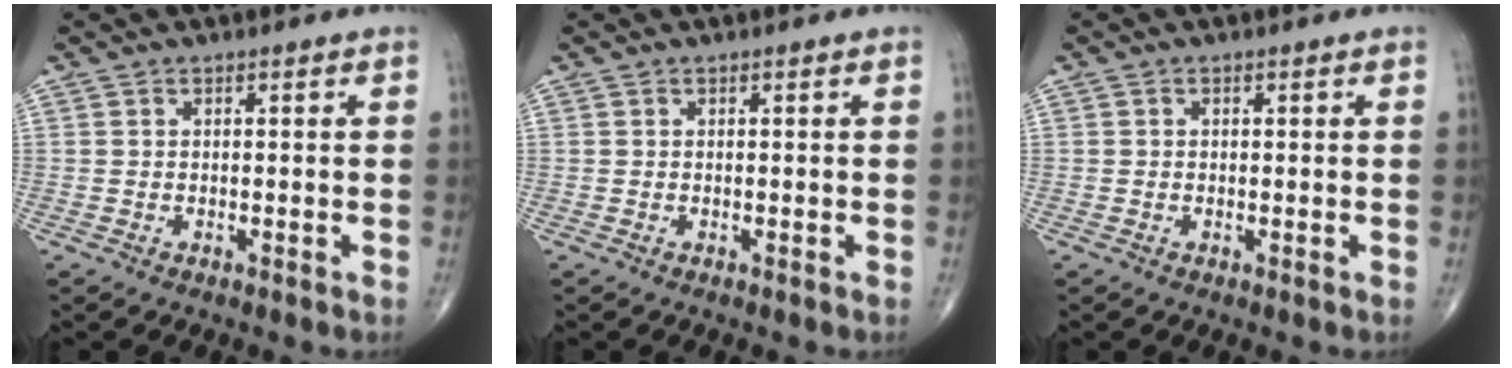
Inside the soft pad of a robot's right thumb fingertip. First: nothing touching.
{"total": 0.0}
{"total": 0.0}